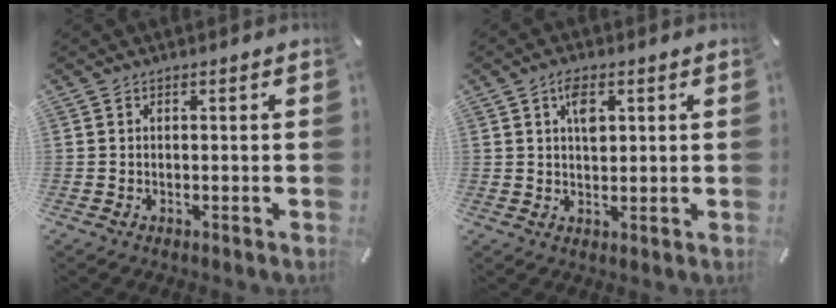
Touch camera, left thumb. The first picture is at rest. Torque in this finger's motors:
{"motor_torque": [0.64, 0.69, 0.51, -0.42, 0.16]}